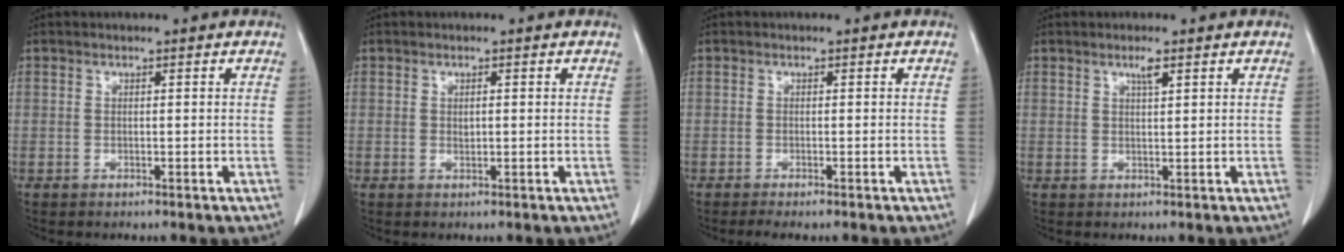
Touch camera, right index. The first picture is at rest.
{"total": 1.0, "force": [0.2, 0.5, 0.9], "torque": [-0.016, -0.002, 0.005]}
{"total": 2.0, "force": [-1.6, 0.0, 1.2], "torque": [-0.015, -0.005, -0.022]}
{"total": 1.7, "force": [1.0, 0.0, 1.4], "torque": [-0.025, -0.001, 0.018]}